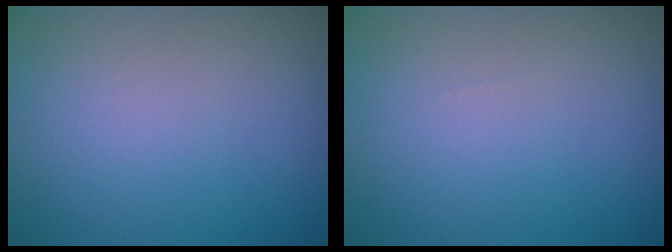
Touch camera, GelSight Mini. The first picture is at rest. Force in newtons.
{"total": 0.0}